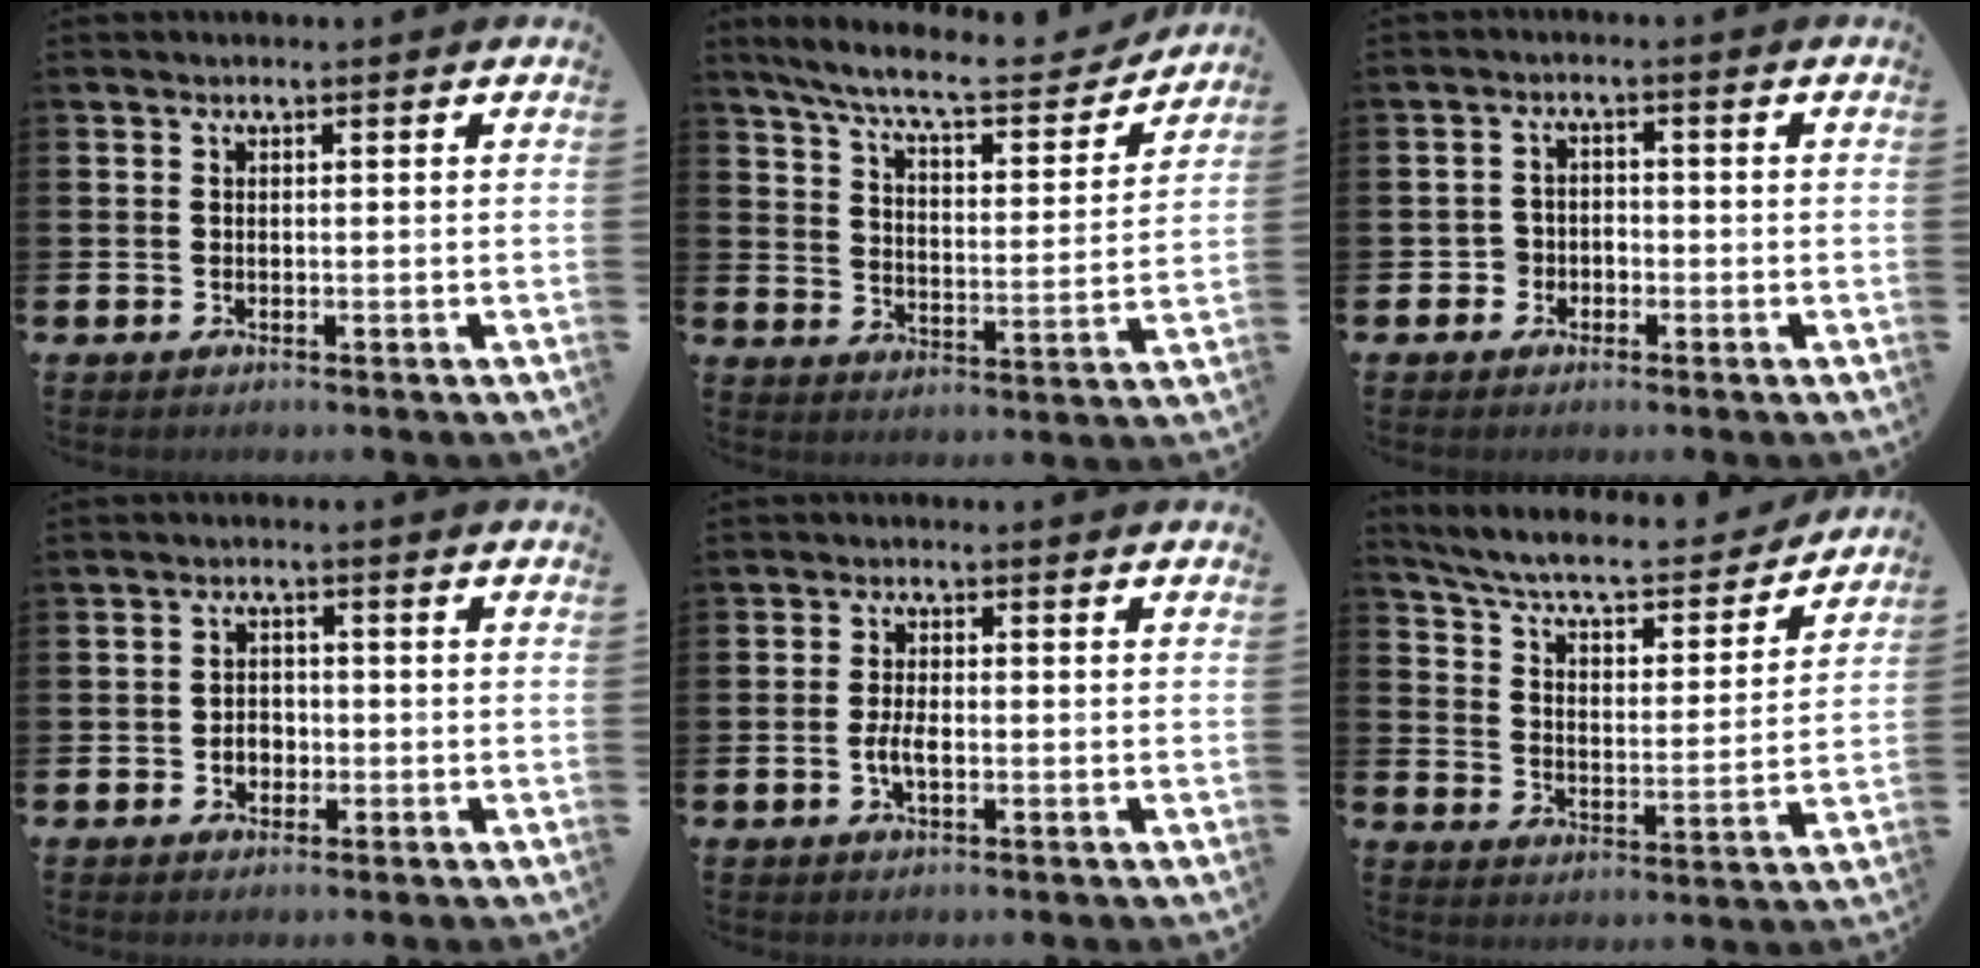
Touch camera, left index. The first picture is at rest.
{"total": 9.0, "force": [8.0, 1.5, 3.8], "torque": [-0.097, -0.052, 0.135]}
{"total": 2.5, "force": [-1.4, 2.0, 0.2], "torque": [-0.018, 0.009, -0.033]}
{"total": 2.3, "force": [-0.7, 1.9, 1.1], "torque": [-0.012, 0.001, -0.019]}
{"total": 2.6, "force": [-0.6, 1.1, 2.3], "torque": [-0.041, 0.001, -0.013]}
{"total": 7.2, "force": [6.5, 1.5, 2.7], "torque": [-0.081, -0.049, 0.106]}